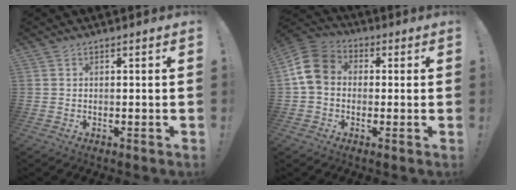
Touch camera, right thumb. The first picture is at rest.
{"total": 11.1, "force": [0.5, 8.9, 6.6], "torque": [-0.122, 0.021, 0.016]}